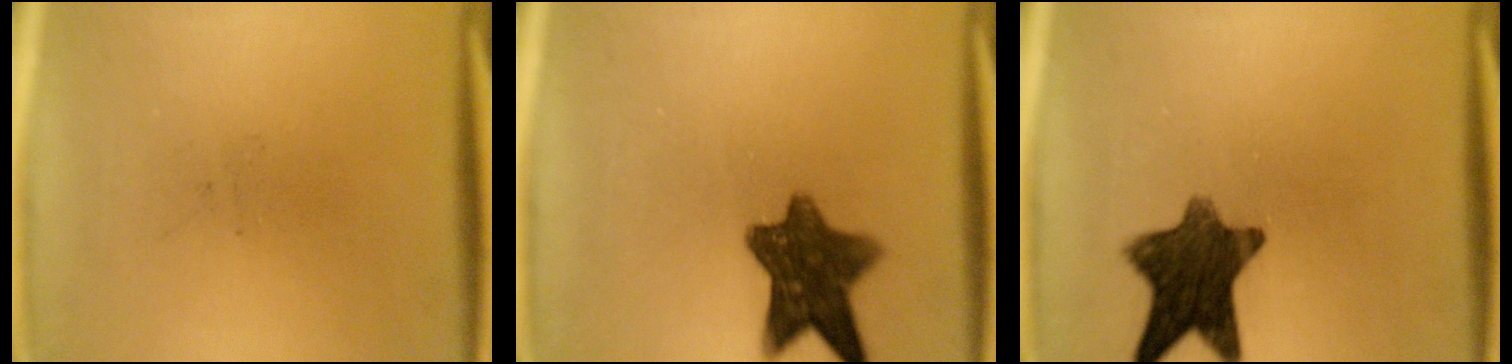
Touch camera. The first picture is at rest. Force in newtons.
{"total": 10.0}
{"total": 10.7}